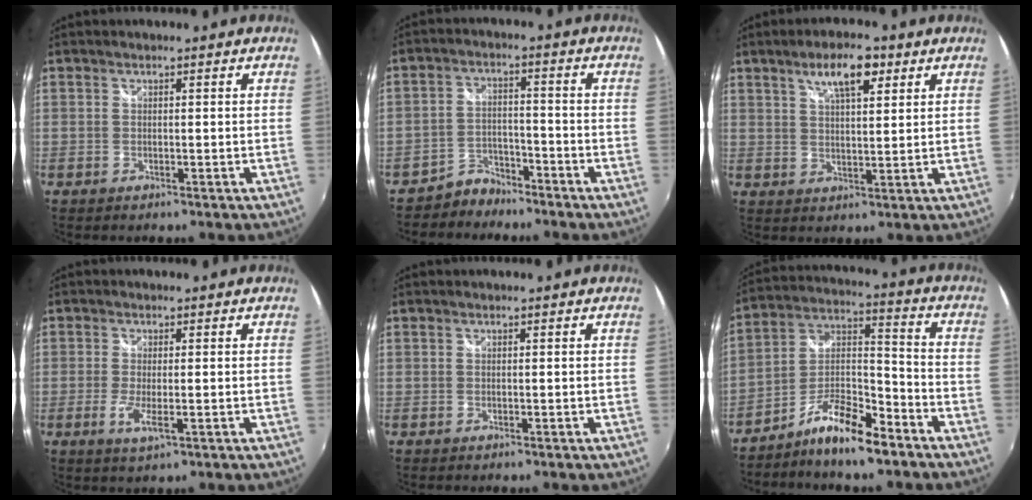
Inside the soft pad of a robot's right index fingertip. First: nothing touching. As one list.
[{"total": 4.9, "force": [-4.3, 2.4, -0.2], "torque": [-0.002, 0.018, -0.076]}, {"total": 7.4, "force": [4.1, 2.4, 5.7], "torque": [-0.096, 0.010, 0.070]}, {"total": 3.6, "force": [-1.1, 0.6, 3.4], "torque": [-0.071, -0.011, -0.020]}, {"total": 0.0}, {"total": 11.4, "force": [-8.1, 2.7, 7.6], "torque": [-0.152, 0.019, -0.147]}]